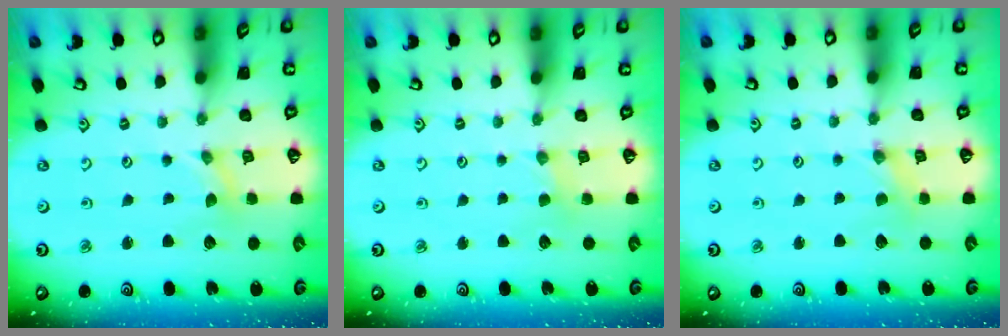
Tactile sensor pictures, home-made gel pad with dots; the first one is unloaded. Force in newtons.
{"total": 1.9, "press": 1.9, "slide": 0.3}
{"total": 0.0}